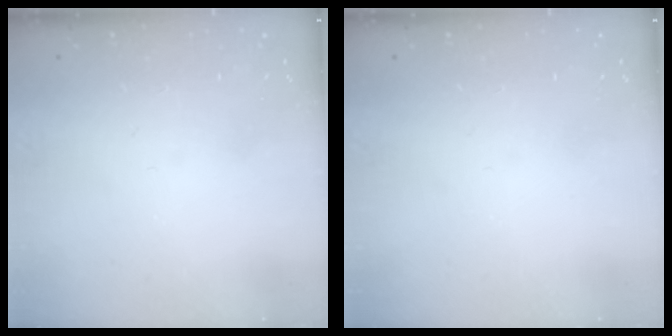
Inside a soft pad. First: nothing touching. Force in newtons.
{"total": 0.0}